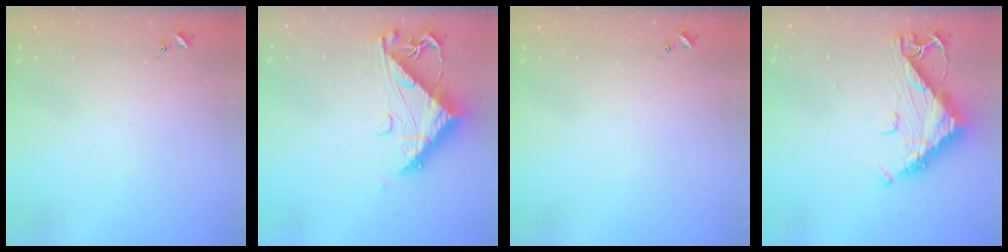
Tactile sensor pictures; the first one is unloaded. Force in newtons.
{"total": 10.1, "press": 10.0, "slide": 1.0}
{"total": 0.0}
{"total": 10.6, "press": 10.5, "slide": 1.1}